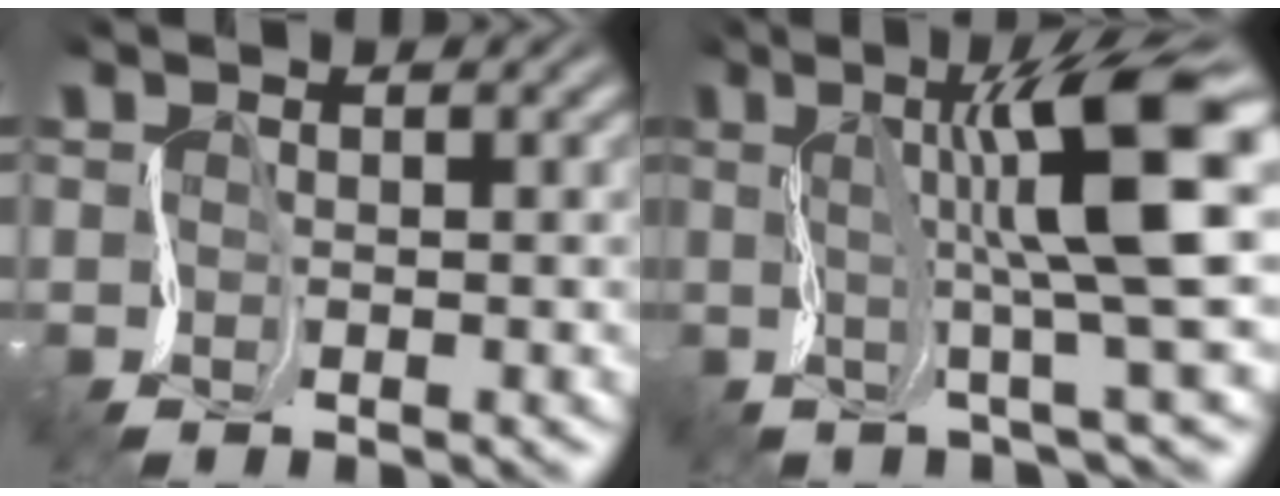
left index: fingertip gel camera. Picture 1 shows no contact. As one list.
[{"total": 9.7, "force": [1.7, 1.1, 9.5], "torque": [-0.123, 0.024, 0.027]}]